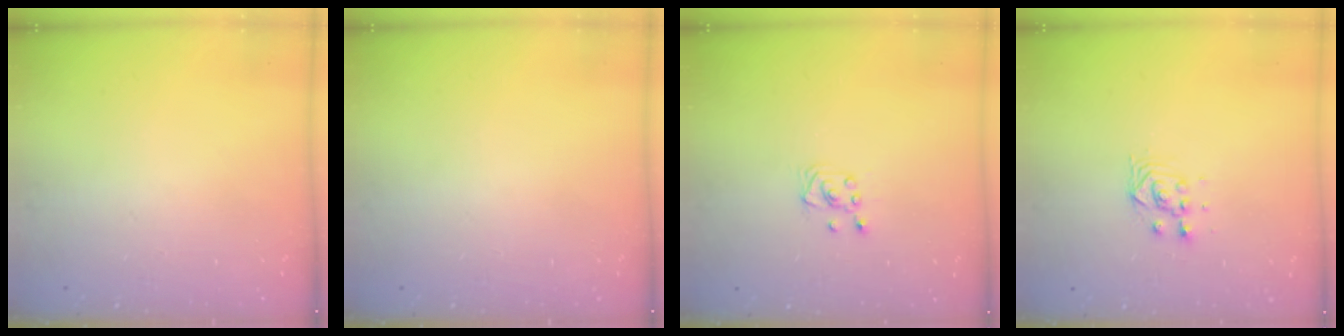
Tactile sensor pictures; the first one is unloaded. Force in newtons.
{"total": 0.0}
{"total": 3.4, "press": 3.4, "slide": 0.4}
{"total": 3.5, "press": 3.5, "slide": 0.0}